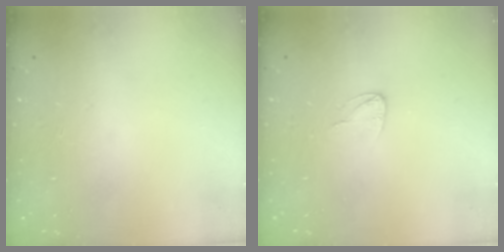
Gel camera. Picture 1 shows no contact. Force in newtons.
{"total": 3.6, "press": 3.6, "slide": 0.3}